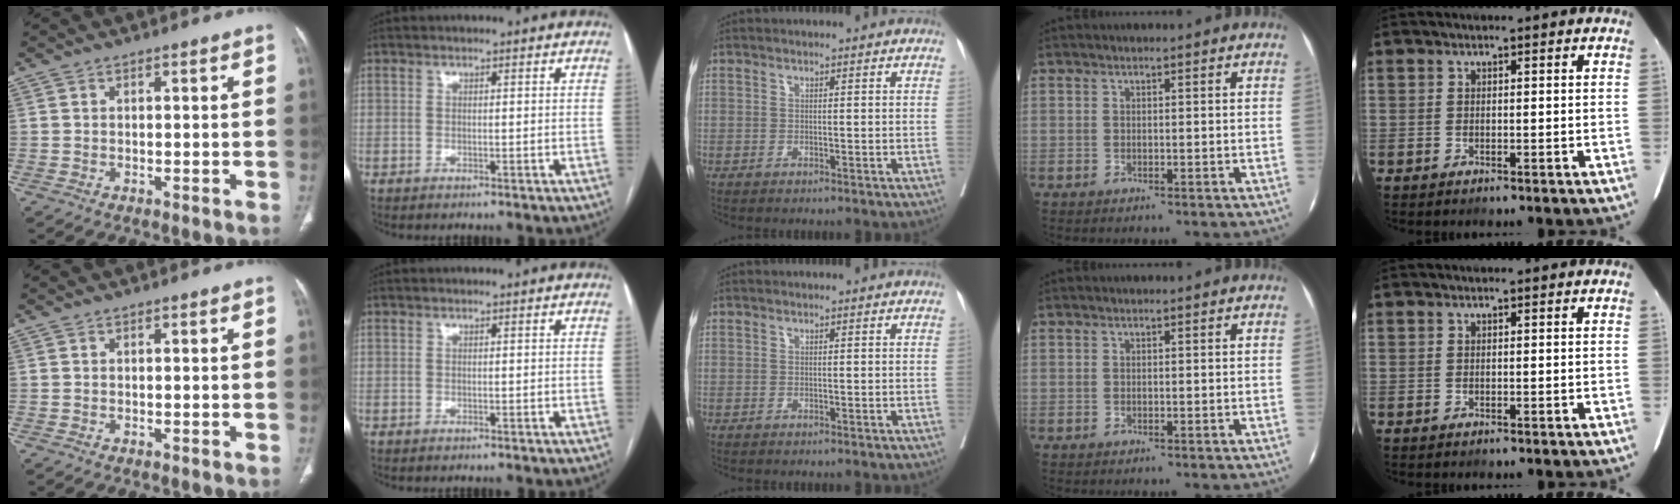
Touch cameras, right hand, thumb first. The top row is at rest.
{}